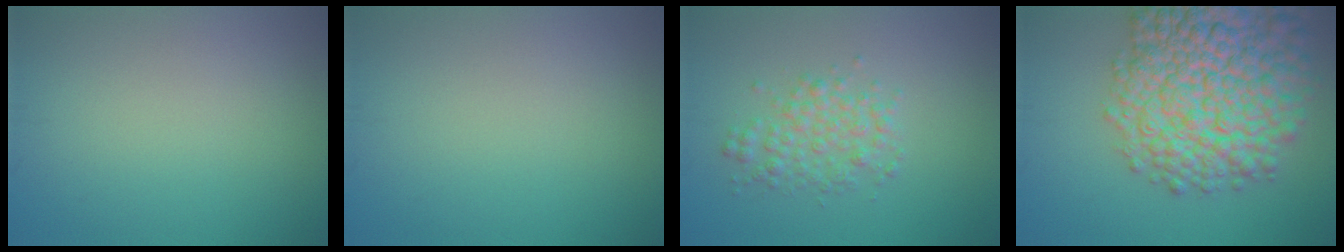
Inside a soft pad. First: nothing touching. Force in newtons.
{"total": 0.0}
{"total": 2.8, "press": 2.8, "slide": 0.0}
{"total": 13.2, "press": 13.1, "slide": 0.6}